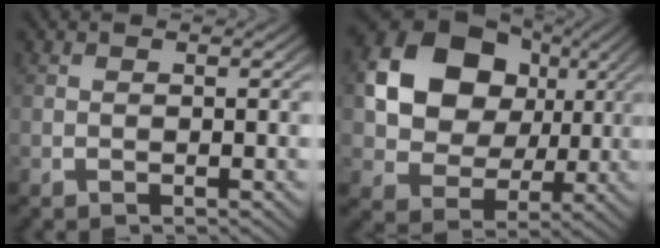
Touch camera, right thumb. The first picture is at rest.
{"total": 12.6, "force": [2.5, 9.7, 7.6], "torque": [-0.168, -0.027, 0.053]}